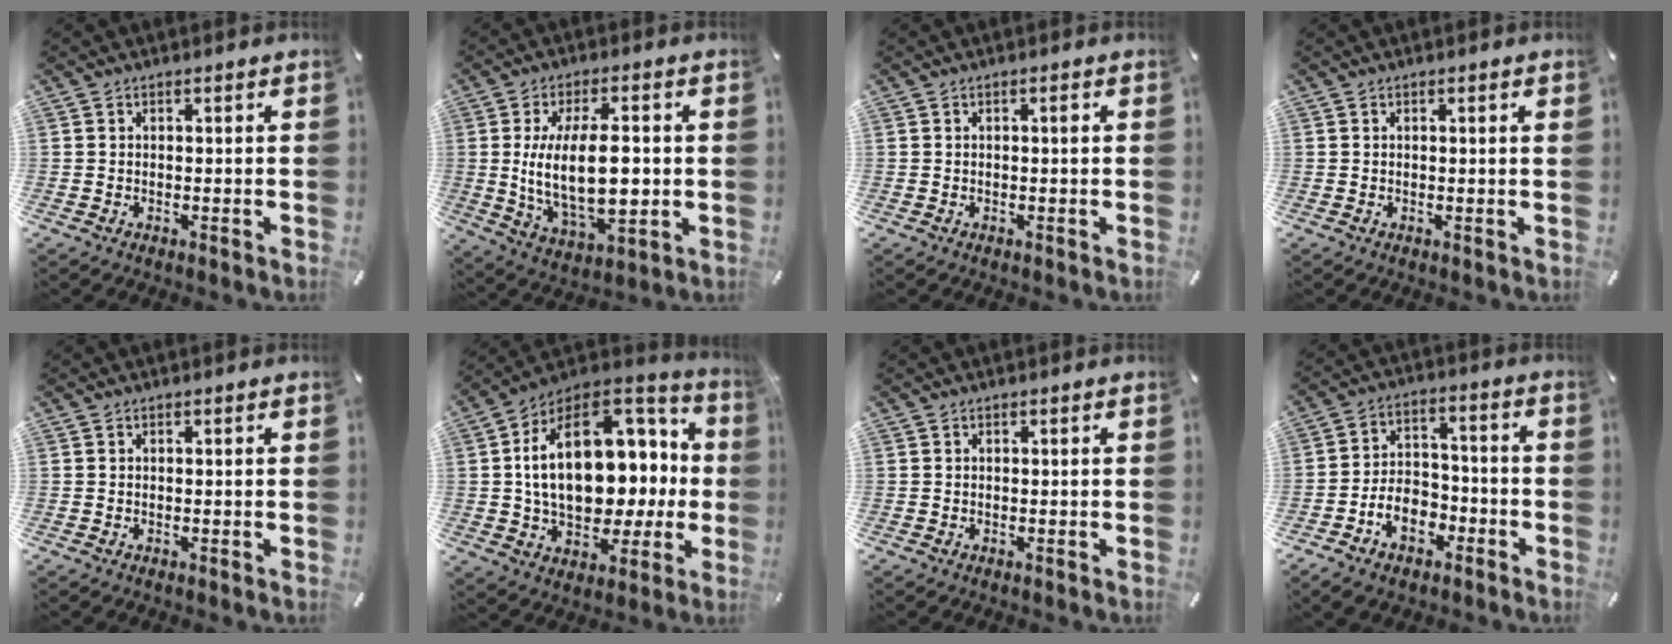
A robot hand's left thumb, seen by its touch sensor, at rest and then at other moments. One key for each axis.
{"total": 16.8, "fx": 0.9, "fy": 7.9, "fz": 14.8, "tx": -0.272, "ty": -0.016, "tz": 0.011}
{"total": 0.8, "fx": 0.0, "fy": 0.1, "fz": 0.8, "tx": -0.015, "ty": 0.001, "tz": 0.000}
{"total": 1.0, "fx": 0.2, "fy": 0.0, "fz": 0.9, "tx": -0.017, "ty": -0.001, "tz": 0.003}
{"total": 0.0}
{"total": 24.5, "fx": 3.4, "fy": 16.2, "fz": 18.1, "tx": -0.304, "ty": -0.012, "tz": 0.072}
{"total": 0.0}
{"total": 11.1, "fx": -5.2, "fy": 7.7, "fz": 6.0, "tx": -0.111, "ty": 0.039, "tz": -0.094}